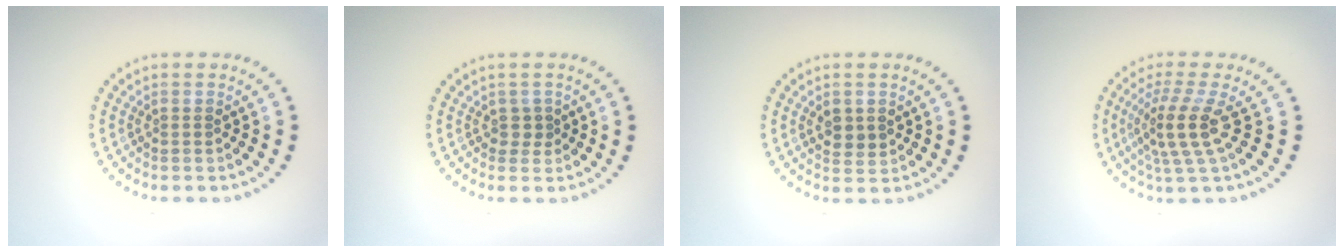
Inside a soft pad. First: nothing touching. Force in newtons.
{"total": 1.1, "press": 0.8, "slide": 0.7}
{"total": 1.8, "press": 1.8, "slide": 0.5}
{"total": 4.0, "press": 2.9, "slide": 2.7}